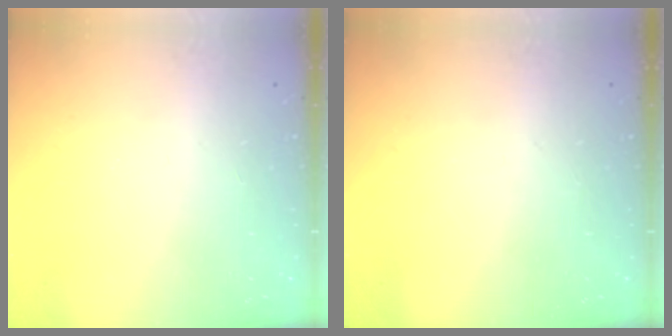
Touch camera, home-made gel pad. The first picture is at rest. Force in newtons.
{"total": 0.0}